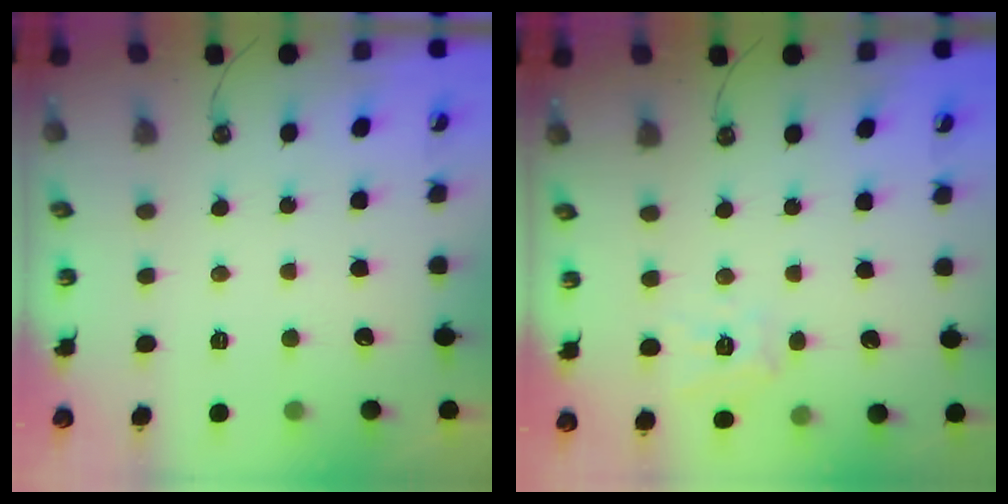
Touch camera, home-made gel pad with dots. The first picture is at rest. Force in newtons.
{"total": 10.3, "press": 10.3, "slide": 1.0}